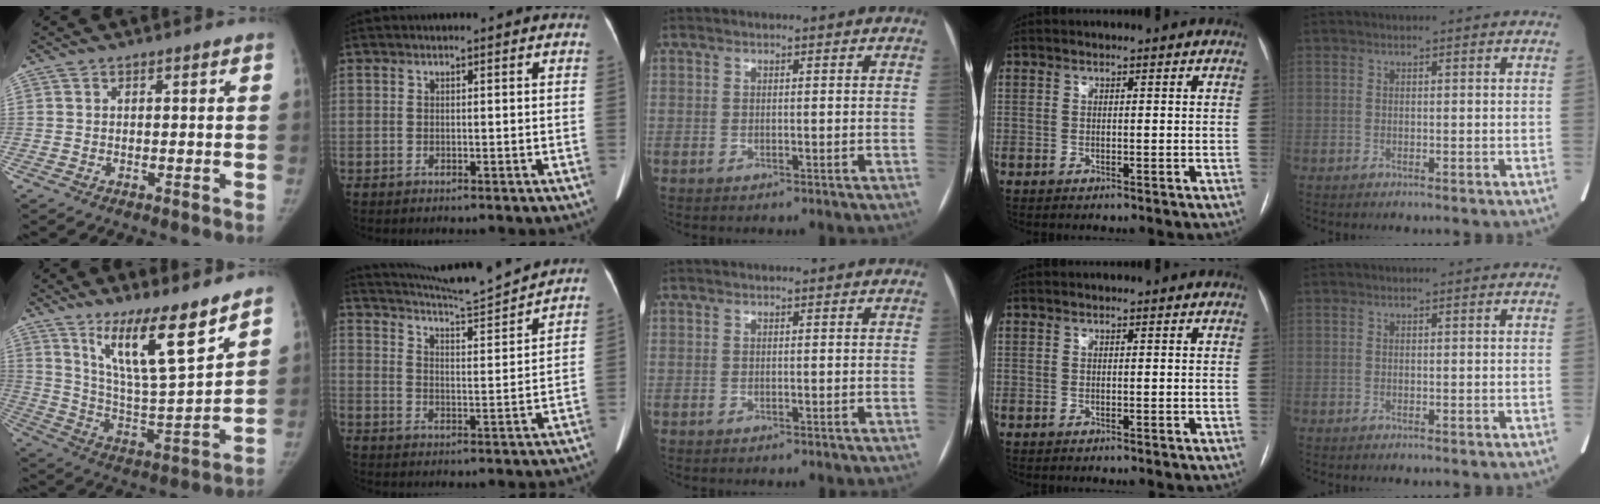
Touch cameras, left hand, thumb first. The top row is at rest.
{"thumb": {"total": 15.8, "force": [11.0, 2.5, 11.0], "torque": [-0.171, -0.084, 0.203]}, "index": {"total": 14.1, "force": [13.5, -1.7, 3.6], "torque": [-0.075, -0.029, 0.204]}}